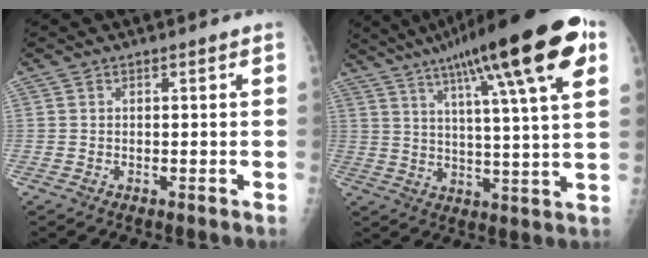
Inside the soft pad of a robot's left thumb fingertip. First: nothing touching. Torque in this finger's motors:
{"motor_torque": [0.86, 0.53, 1.78, -1.00, 0.34]}